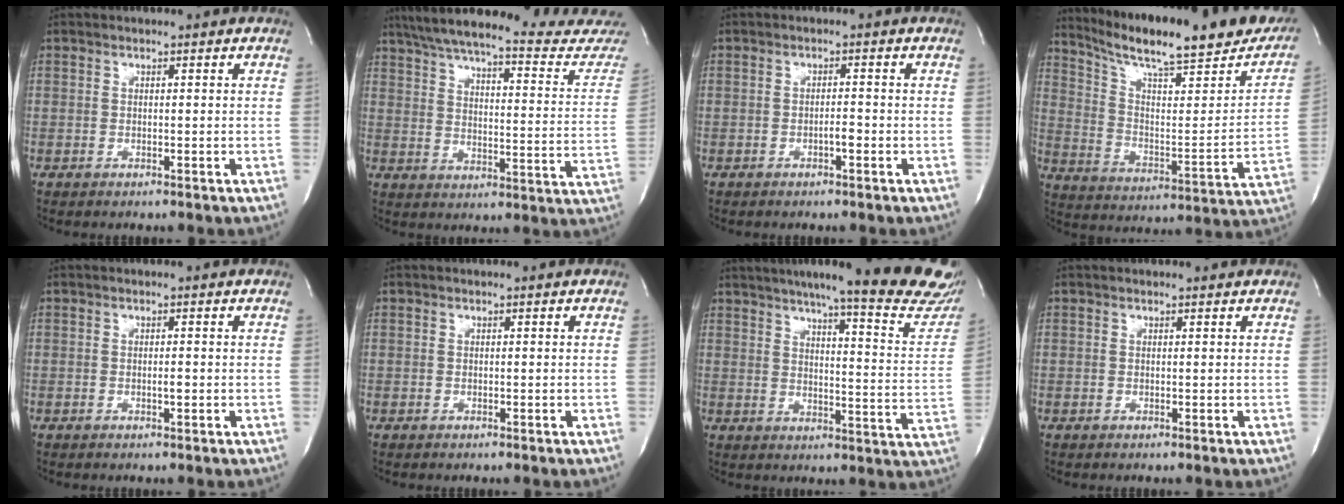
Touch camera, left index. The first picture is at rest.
{"total": 27.7, "force": [25.2, 2.3, 11.5], "torque": [-0.172, -0.080, 0.312]}
{"total": 1.6, "force": [-1.1, 0.1, 1.1], "torque": [-0.019, -0.003, -0.020]}
{"total": 25.8, "force": [20.6, 3.9, 15.0], "torque": [-0.235, -0.039, 0.284]}
{"total": 0.9, "force": [-0.6, 0.0, 0.7], "torque": [-0.012, -0.006, -0.010]}
{"total": 0.0}
{"total": 24.8, "force": [20.8, 1.7, 13.4], "torque": [-0.188, -0.074, 0.245]}
{"total": 0.8, "force": [0.8, 0.1, 0.1], "torque": [-0.009, 0.003, 0.007]}